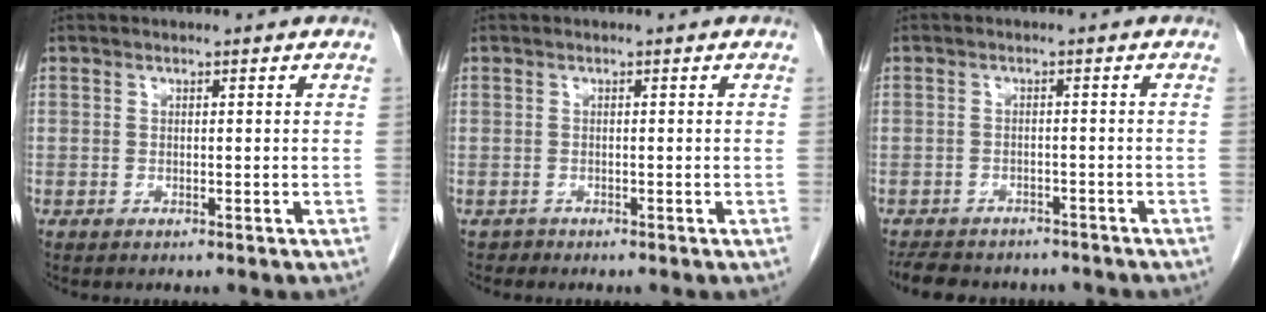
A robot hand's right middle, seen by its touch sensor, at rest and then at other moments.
{"total": 0.6, "force": [-0.5, 0.1, -0.2], "torque": [-0.007, -0.004, -0.011]}
{"total": 11.0, "force": [-9.5, 4.2, 3.6], "torque": [-0.077, -0.003, -0.121]}